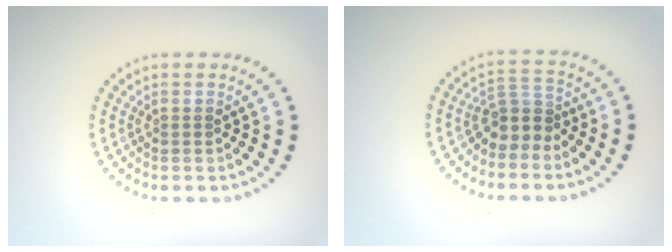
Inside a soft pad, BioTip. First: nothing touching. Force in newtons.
{"total": 2.8, "press": 2.2, "slide": 1.7}